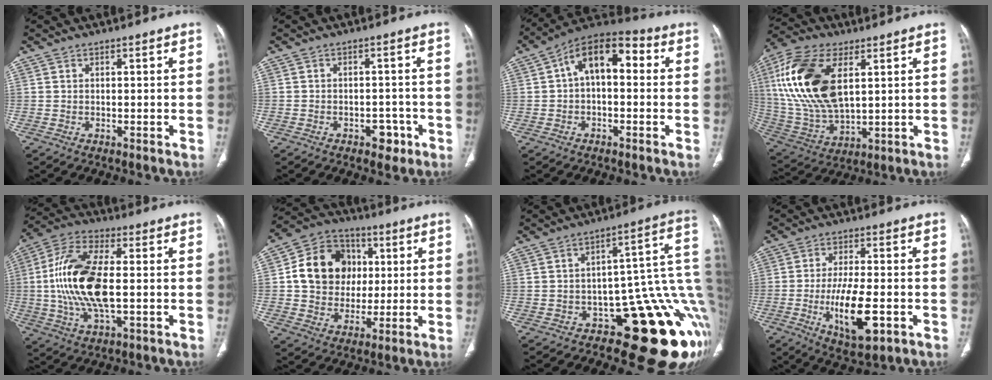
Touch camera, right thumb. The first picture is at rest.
{"total": 4.0, "force": [-2.2, 2.6, 2.1], "torque": [-0.010, 0.017, -0.026]}
{"total": 12.0, "force": [1.5, 6.8, 9.8], "torque": [-0.134, 0.040, 0.008]}
{"total": 21.2, "force": [5.7, 11.1, 17.1], "torque": [-0.354, -0.012, 0.111]}
{"total": 17.7, "force": [-0.3, 7.8, 15.9], "torque": [-0.335, 0.014, -0.005]}
{"total": 15.7, "force": [2.3, 13.5, 7.7], "torque": [-0.105, 0.014, 0.040]}
{"total": 20.2, "force": [-6.0, 9.0, 17.0], "torque": [-0.092, 0.072, -0.073]}
{"total": 12.4, "force": [-3.6, 4.7, 10.9], "torque": [-0.189, -0.001, -0.054]}